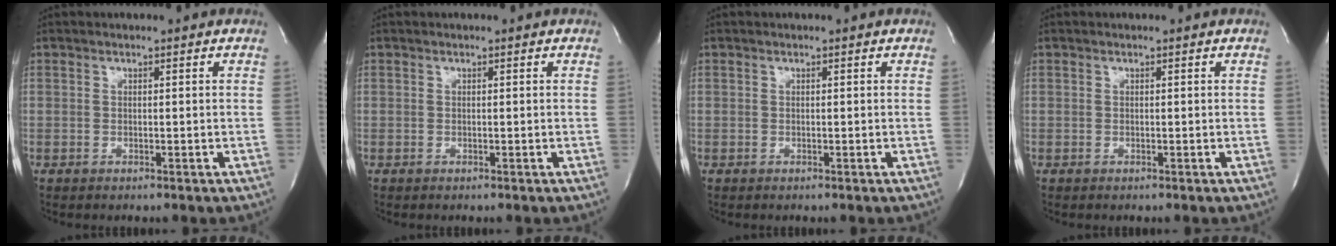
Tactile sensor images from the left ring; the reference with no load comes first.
{"total": 0.0}
{"total": 0.0}
{"total": 0.0}